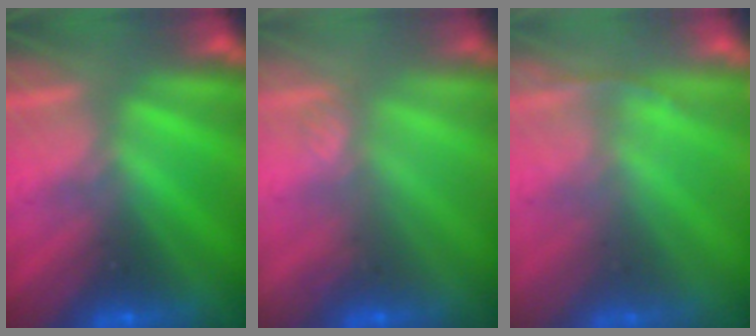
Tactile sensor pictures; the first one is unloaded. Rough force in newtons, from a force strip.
{"total": 2.7}
{"total": 1.2}